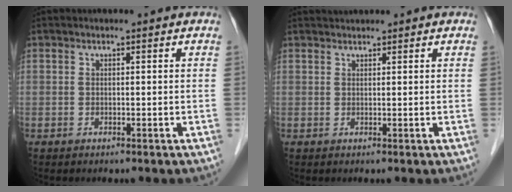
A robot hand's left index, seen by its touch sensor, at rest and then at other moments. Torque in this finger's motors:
{"motor_torque": [0.02, -0.76, 0.26, 0.11]}